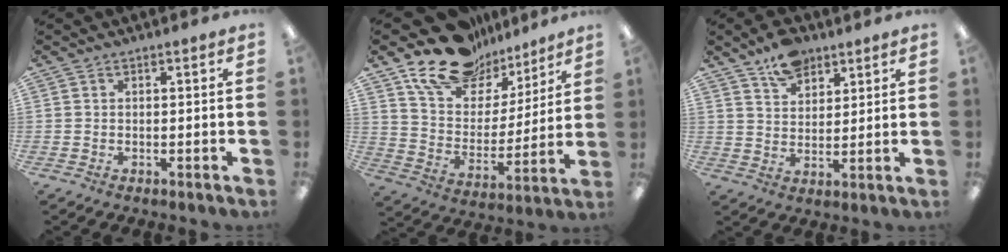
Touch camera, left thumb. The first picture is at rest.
{"total": 18.2, "force": [14.2, 9.6, 6.3], "torque": [-0.120, -0.096, 0.255]}
{"total": 8.6, "force": [6.3, 4.8, 3.3], "torque": [-0.052, -0.026, 0.114]}